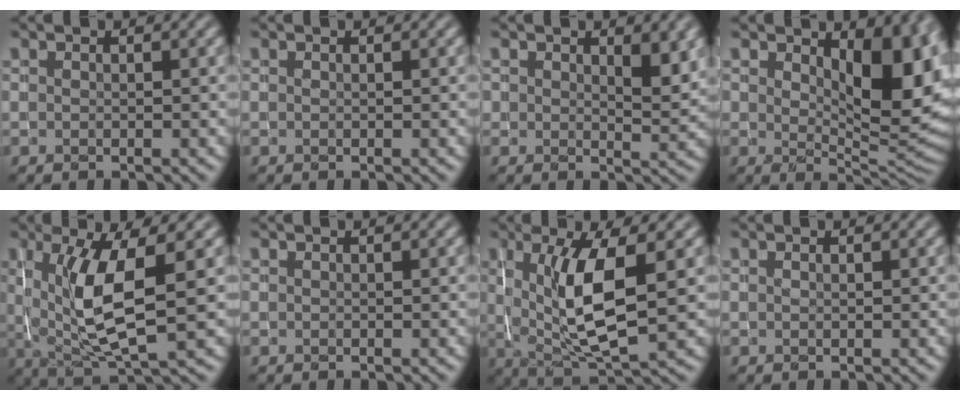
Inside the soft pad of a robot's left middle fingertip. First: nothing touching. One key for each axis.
{"total": 0.0}
{"total": 3.0, "fx": 1.3, "fy": 1.4, "fz": 2.3, "tx": -0.034, "ty": -0.007, "tz": 0.025}
{"total": 8.7, "fx": 2.8, "fy": 4.3, "fz": 7.1, "tx": -0.096, "ty": -0.015, "tz": 0.042}
{"total": 7.4, "fx": 0.7, "fy": 2.0, "fz": 7.1, "tx": -0.136, "ty": -0.012, "tz": 0.020}
{"total": 0.0}
{"total": 7.7, "fx": 0.8, "fy": 2.2, "fz": 7.3, "tx": -0.133, "ty": -0.011, "tz": 0.020}
{"total": 0.0}